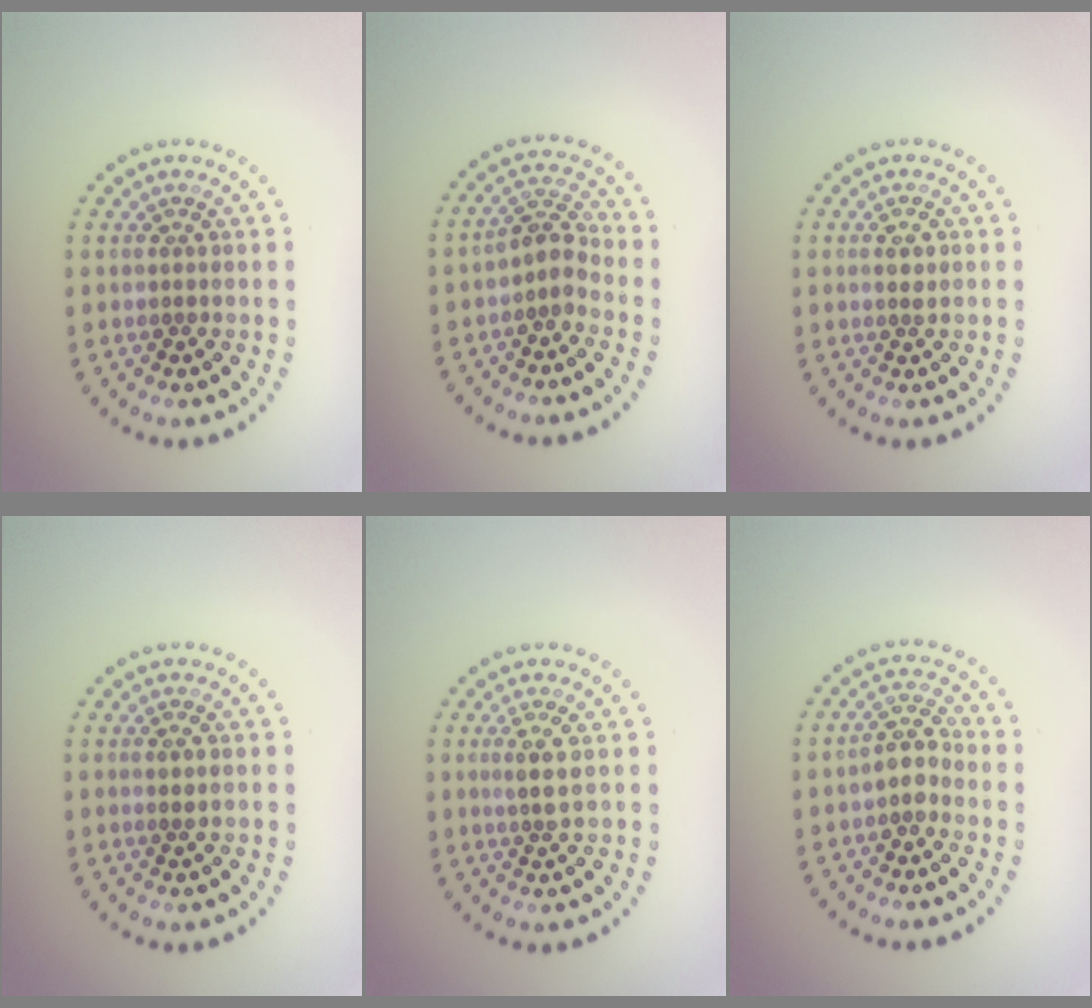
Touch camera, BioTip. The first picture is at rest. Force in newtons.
{"total": 2.6, "press": 2.0, "slide": 1.6}
{"total": 1.0, "press": 1.0, "slide": 0.1}
{"total": 0.5, "press": 0.4, "slide": 0.4}
{"total": 1.9, "press": 1.6, "slide": 1.0}
{"total": 2.4, "press": 2.0, "slide": 1.2}